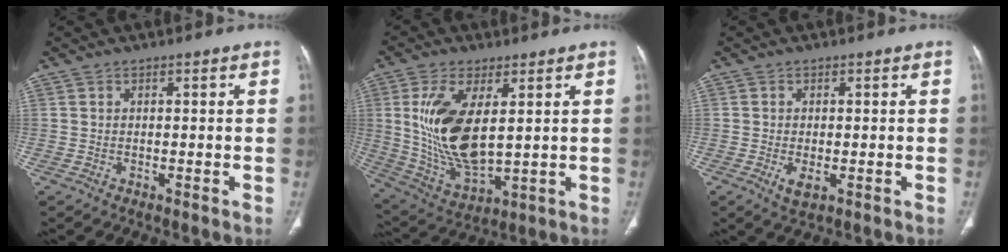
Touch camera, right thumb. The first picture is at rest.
{"total": 15.9, "force": [3.1, 7.3, 13.8], "torque": [-0.276, -0.023, 0.076]}
{"total": 2.9, "force": [-0.8, 1.4, 2.4], "torque": [-0.048, -0.007, -0.011]}